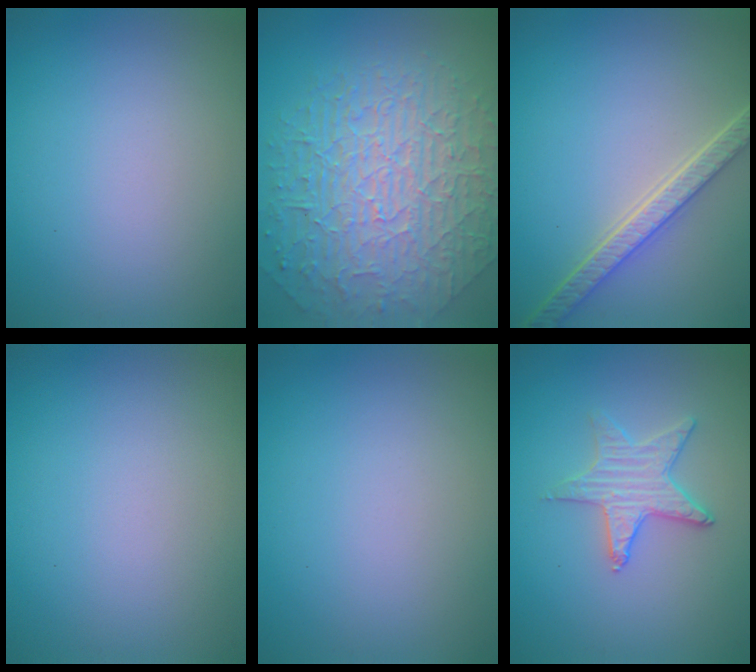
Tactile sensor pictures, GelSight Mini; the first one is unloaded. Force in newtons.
{"total": 10.2, "press": 6.7, "slide": 7.6}
{"total": 4.1, "press": 3.4, "slide": 2.2}
{"total": 0.0}
{"total": 0.0}
{"total": 2.8, "press": 2.8, "slide": 0.4}